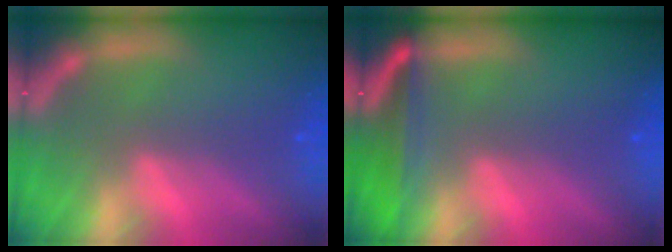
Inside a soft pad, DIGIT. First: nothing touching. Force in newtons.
{"total": 5.0}